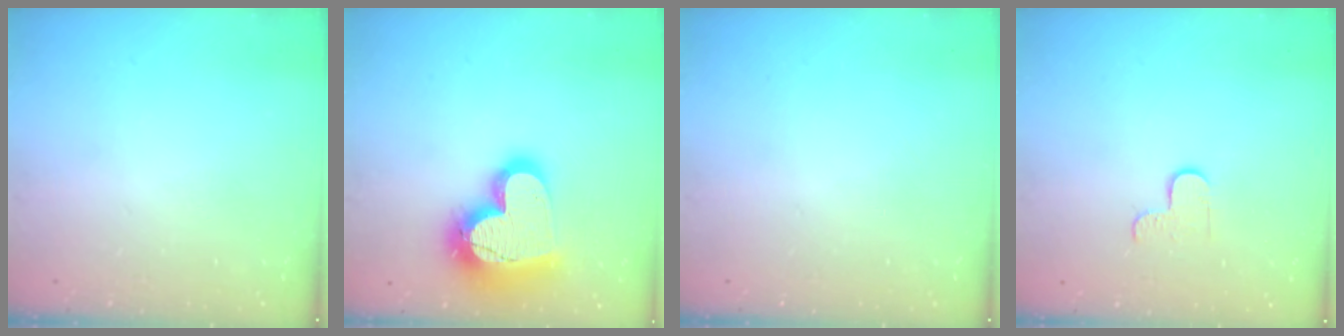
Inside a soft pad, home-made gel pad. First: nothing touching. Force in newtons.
{"total": 21.6, "press": 21.5, "slide": 1.7}
{"total": 0.0}
{"total": 3.1, "press": 3.1, "slide": 0.4}